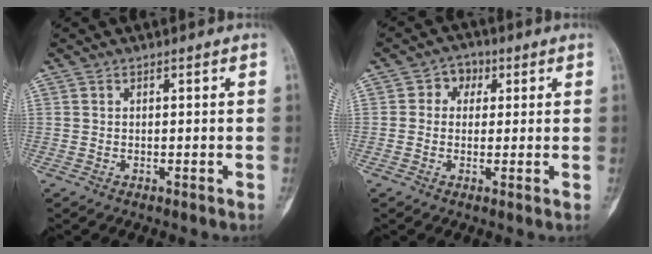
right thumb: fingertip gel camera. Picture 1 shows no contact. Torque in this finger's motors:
{"motor_torque": [0.11, 0.07, 0.08, -0.02, 0.04]}